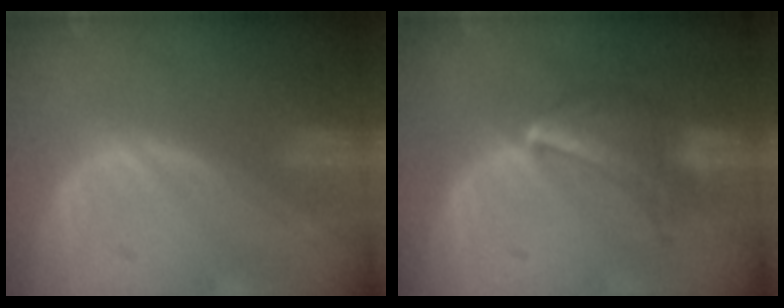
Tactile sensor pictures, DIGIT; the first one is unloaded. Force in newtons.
{"total": 7.1, "press": 6.3, "slide": 3.3}